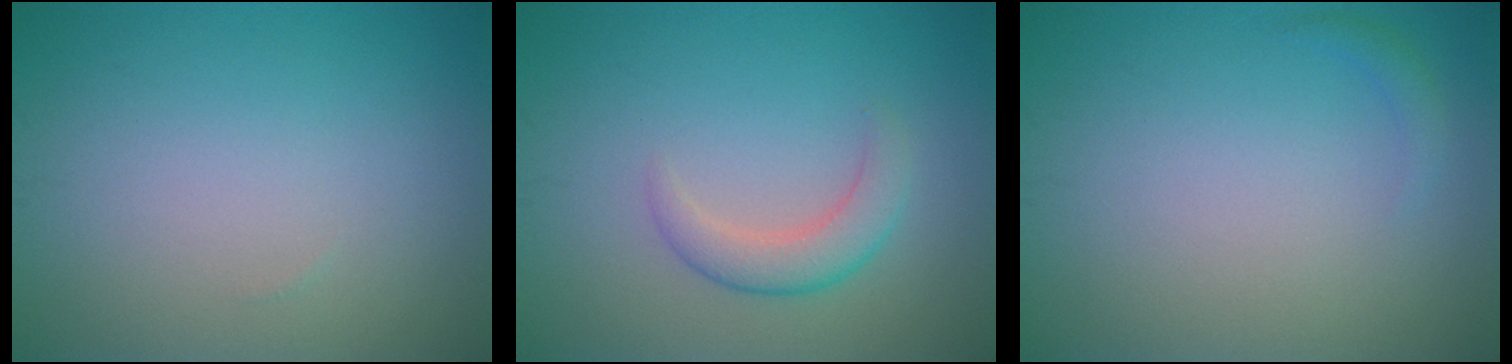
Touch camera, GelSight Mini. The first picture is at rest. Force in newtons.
{"total": 2.1, "press": 2.0, "slide": 0.2}
{"total": 0.8, "press": 0.8, "slide": 0.1}